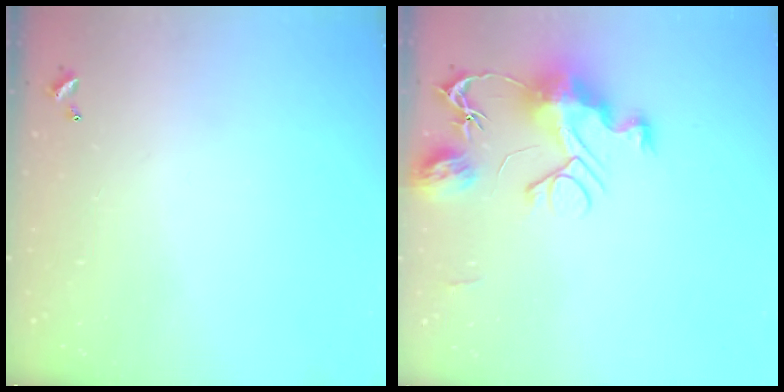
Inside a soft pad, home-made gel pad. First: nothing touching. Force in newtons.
{"total": 11.5, "press": 11.5, "slide": 1.2}